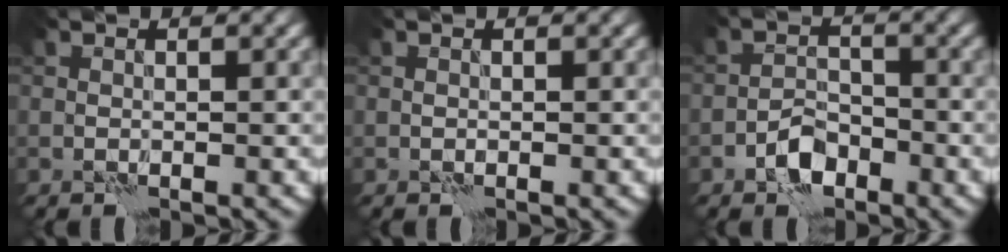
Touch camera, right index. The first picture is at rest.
{"total": 0.0}
{"total": 3.0, "force": [-2.0, 1.7, 1.5], "torque": [-0.022, 0.009, -0.040]}